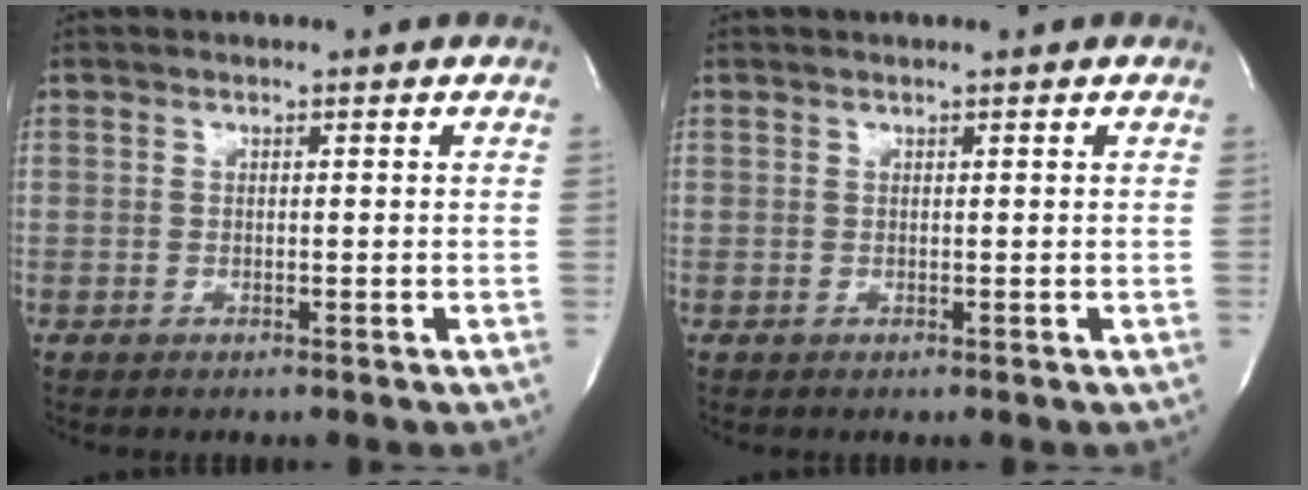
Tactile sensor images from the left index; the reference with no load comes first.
{"total": 0.0}